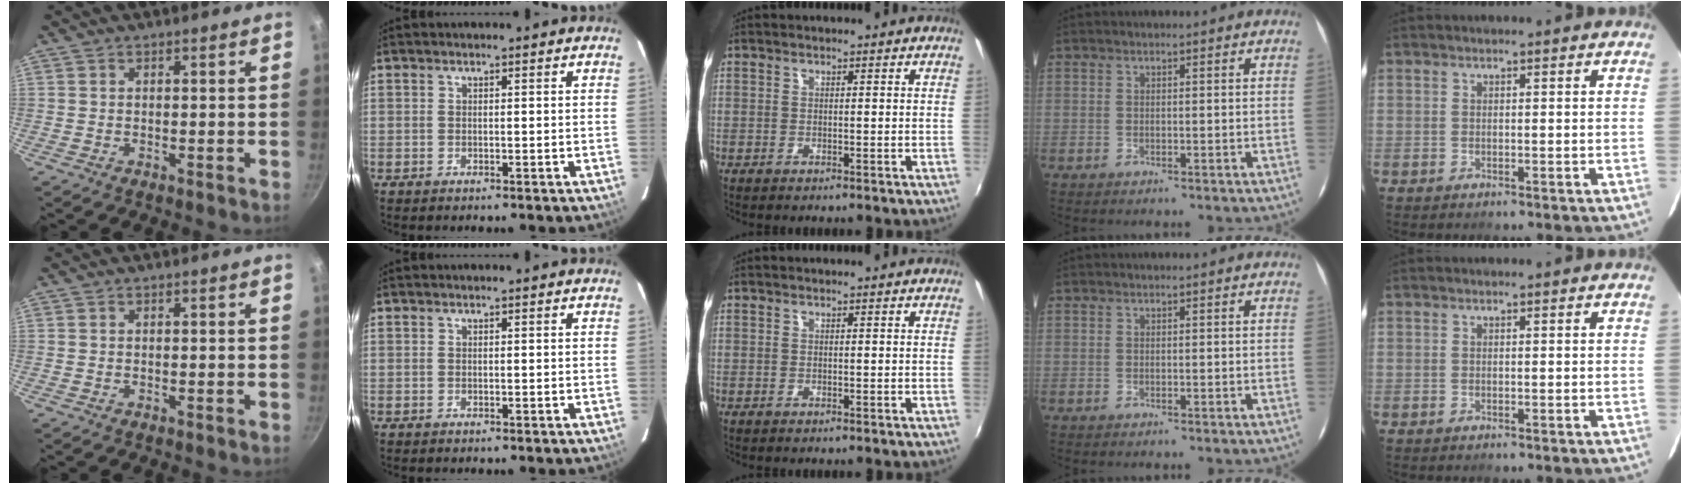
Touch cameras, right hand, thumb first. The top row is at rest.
{}